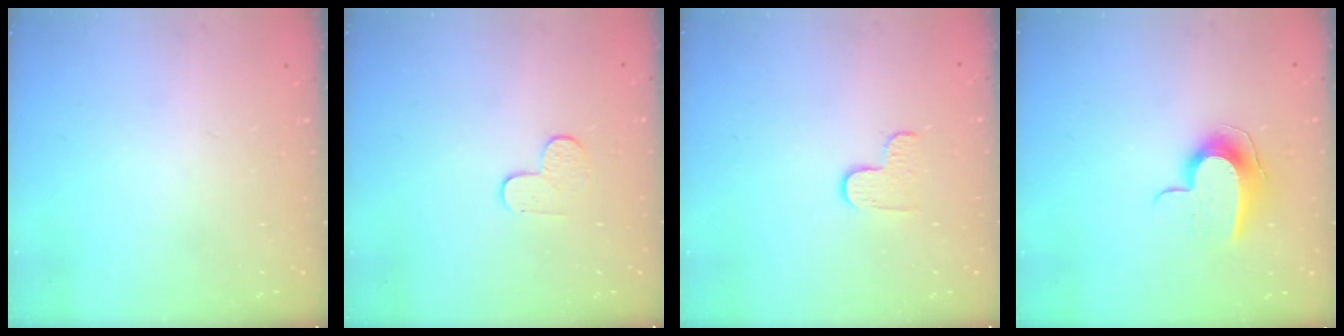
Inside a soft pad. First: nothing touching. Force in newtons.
{"total": 6.2, "press": 6.1, "slide": 0.5}
{"total": 4.2, "press": 4.1, "slide": 0.4}
{"total": 9.5, "press": 9.5, "slide": 0.5}